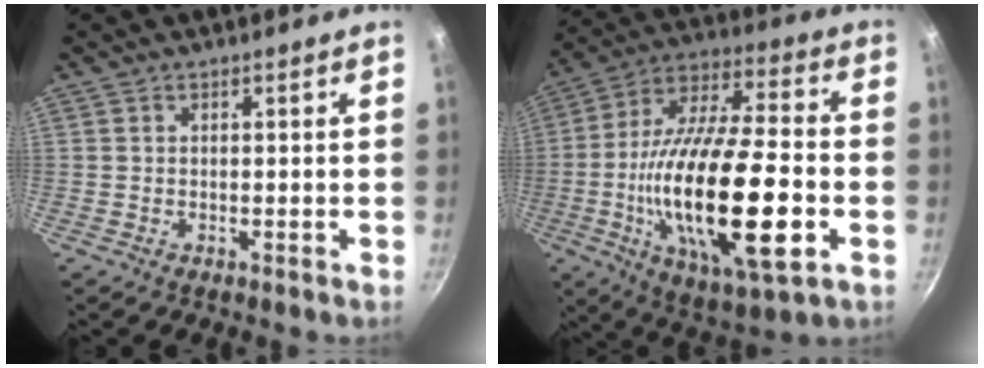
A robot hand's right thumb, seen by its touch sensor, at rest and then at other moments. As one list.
[{"total": 27.6, "force": [-5.9, 9.5, 25.3], "torque": [-0.451, 0.015, -0.100]}]